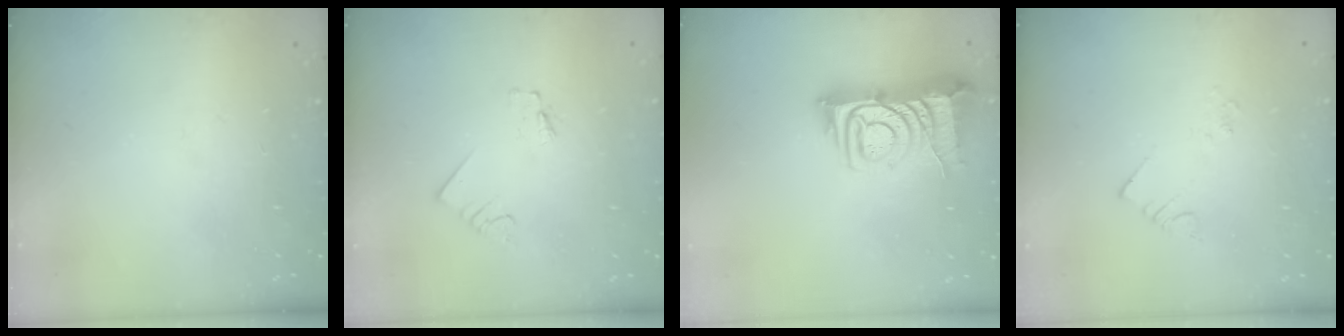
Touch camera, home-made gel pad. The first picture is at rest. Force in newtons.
{"total": 1.2, "press": 1.2, "slide": 0.1}
{"total": 9.5, "press": 9.4, "slide": 1.2}
{"total": 2.1, "press": 2.1, "slide": 0.3}